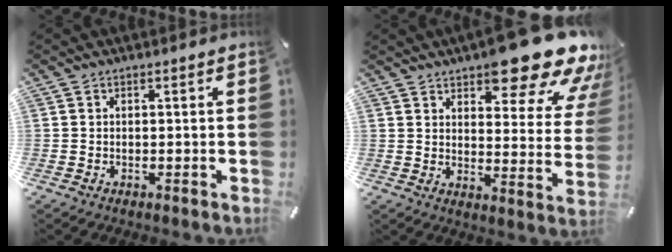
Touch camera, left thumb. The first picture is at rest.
{"total": 19.1, "force": [13.6, 7.0, 11.5], "torque": [-0.143, -0.103, 0.225]}